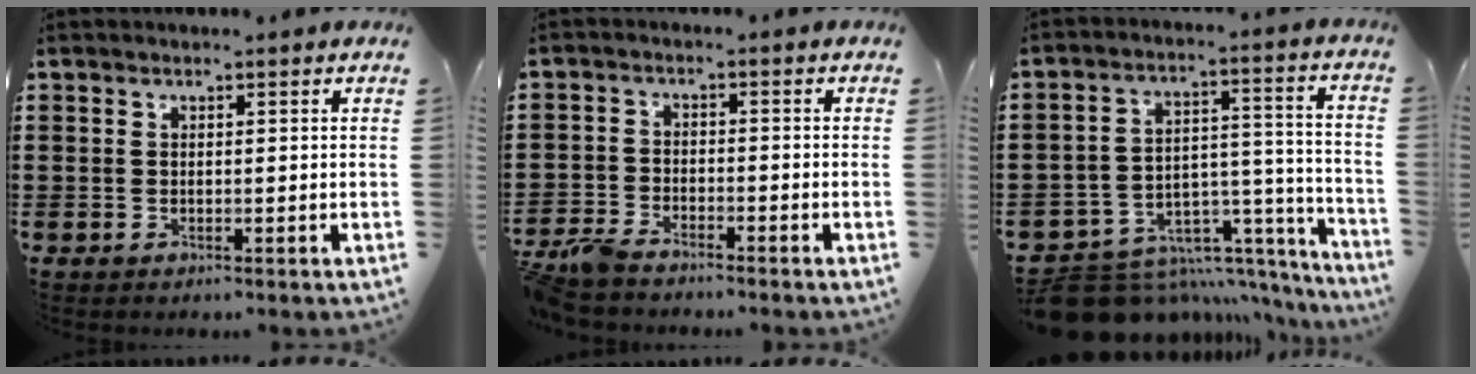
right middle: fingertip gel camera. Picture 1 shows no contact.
{"total": 3.9, "force": [-3.7, 0.6, 0.9], "torque": [-0.039, -0.004, -0.082]}
{"total": 8.8, "force": [-7.9, 3.6, 1.5], "torque": [-0.023, 0.014, -0.140]}